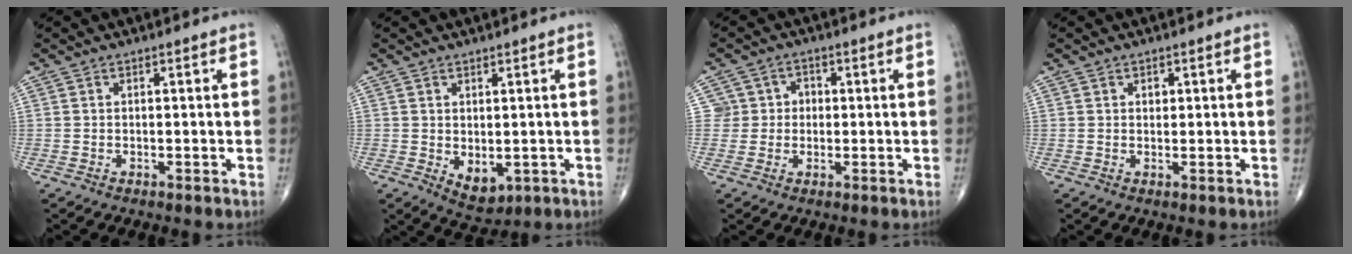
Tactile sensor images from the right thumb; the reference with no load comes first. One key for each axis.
{"total": 4.6, "fx": -0.5, "fy": 2.7, "fz": 3.6, "tx": -0.041, "ty": -0.004, "tz": 0.010}
{"total": 4.2, "fx": 0.2, "fy": 4.2, "fz": 0.3, "tx": 0.034, "ty": 0.012, "tz": -0.002}
{"total": 1.1, "fx": 0.4, "fy": 0.8, "fz": 0.5, "tx": -0.002, "ty": -0.001, "tz": 0.006}